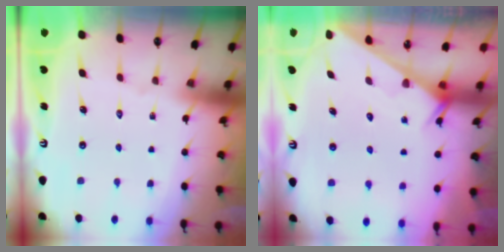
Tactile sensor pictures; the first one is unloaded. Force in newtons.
{"total": 2.6, "press": 2.6, "slide": 0.2}